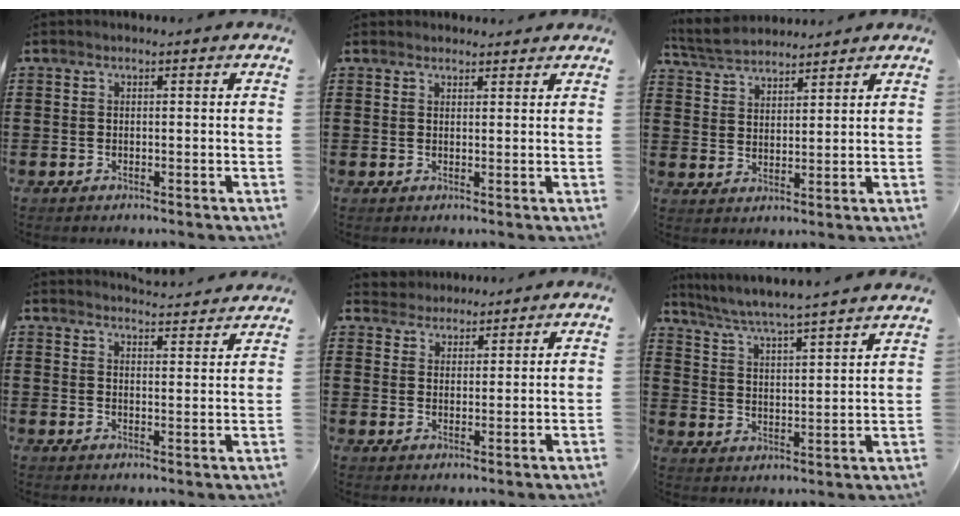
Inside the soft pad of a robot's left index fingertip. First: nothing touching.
{"total": 1.6, "force": [1.5, 0.4, 0.0], "torque": [-0.003, 0.002, 0.030]}
{"total": 4.7, "force": [4.5, 1.1, 0.9], "torque": [-0.036, -0.009, 0.083]}
{"total": 3.8, "force": [3.7, -0.3, 0.2], "torque": [-0.008, -0.026, 0.065]}
{"total": 3.2, "force": [2.9, 1.2, -0.8], "torque": [0.001, -0.003, 0.055]}
{"total": 4.5, "force": [4.2, -1.0, 1.2], "torque": [-0.044, -0.036, 0.064]}